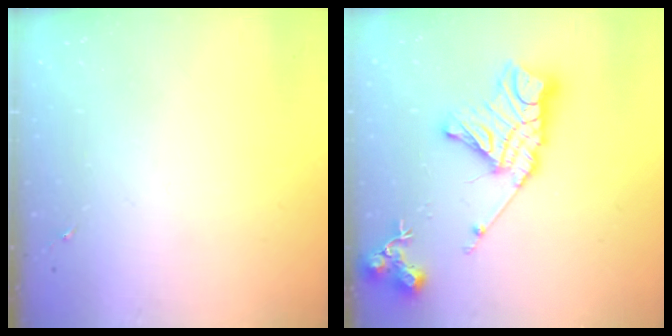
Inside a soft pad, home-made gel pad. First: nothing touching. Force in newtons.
{"total": 19.1, "press": 19.0, "slide": 1.8}